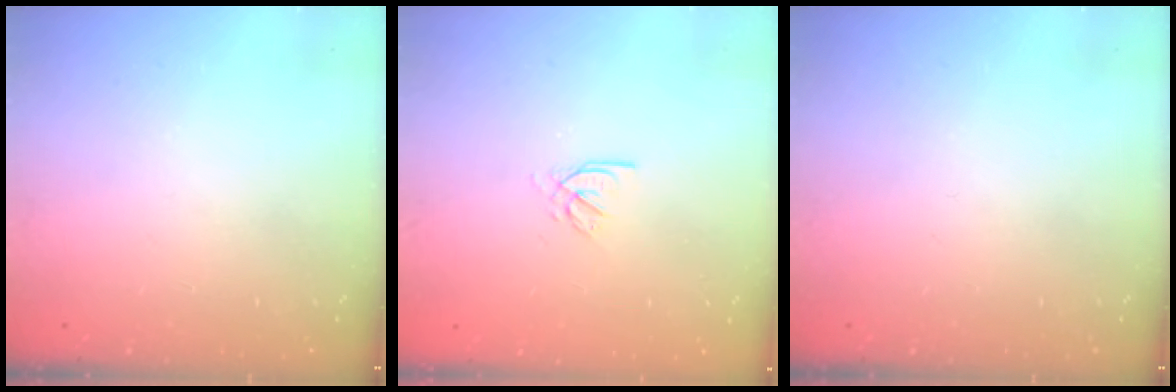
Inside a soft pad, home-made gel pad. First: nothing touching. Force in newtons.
{"total": 2.2, "press": 2.2, "slide": 0.4}
{"total": 0.0}